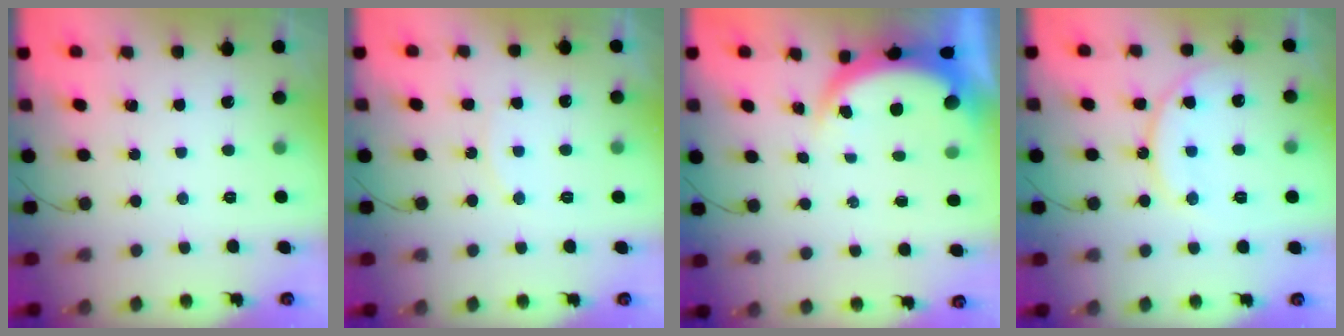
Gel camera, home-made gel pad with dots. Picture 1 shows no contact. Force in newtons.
{"total": 6.3, "press": 6.2, "slide": 0.7}
{"total": 5.2, "press": 5.1, "slide": 0.5}
{"total": 13.1, "press": 13.1, "slide": 1.3}